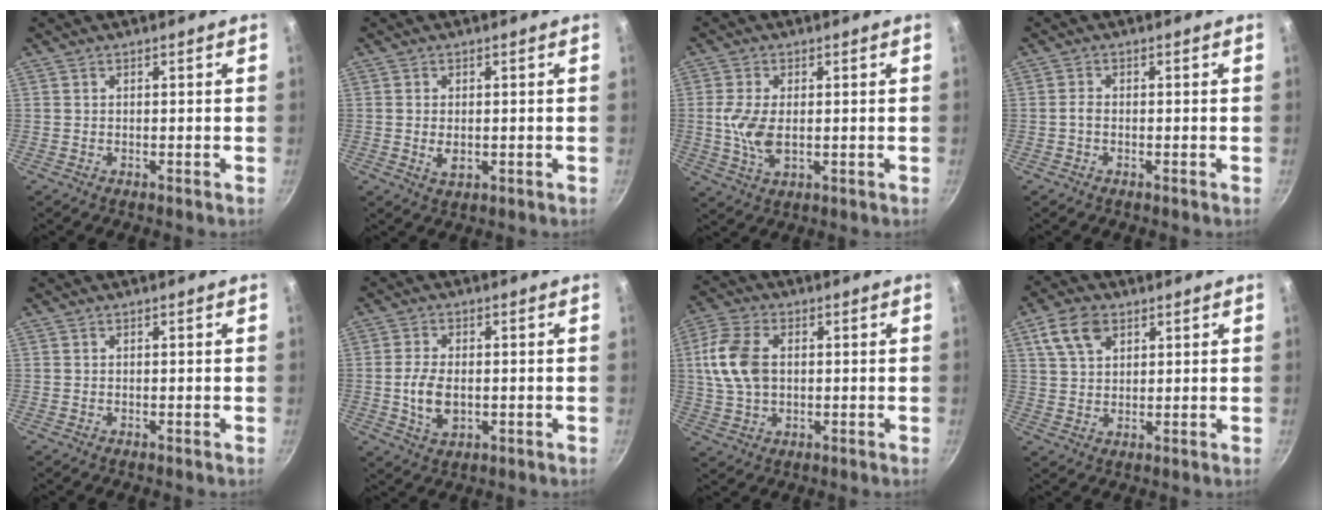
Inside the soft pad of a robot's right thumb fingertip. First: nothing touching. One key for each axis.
{"total": 3.0, "fx": -0.3, "fy": 1.9, "fz": 2.3, "tx": -0.043, "ty": -0.005, "tz": -0.001}
{"total": 6.9, "fx": 0.1, "fy": 3.8, "fz": 5.8, "tx": -0.122, "ty": -0.005, "tz": 0.003}
{"total": 1.2, "fx": -0.5, "fy": 0.7, "fz": 0.9, "tx": -0.020, "ty": 0.008, "tz": -0.011}
{"total": 0.0}
{"total": 6.7, "fx": -0.6, "fy": 4.1, "fz": 5.3, "tx": -0.103, "ty": 0.002, "tz": -0.008}
{"total": 10.8, "fx": 1.4, "fy": 7.1, "fz": 8.0, "tx": -0.153, "ty": 0.011, "tz": 0.022}
{"total": 7.8, "fx": 3.8, "fy": 4.8, "fz": 4.8, "tx": -0.079, "ty": -0.001, "tz": 0.071}